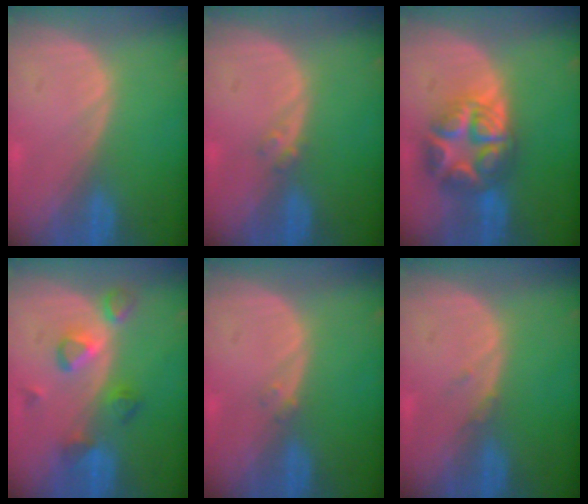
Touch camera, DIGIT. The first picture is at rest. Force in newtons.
{"total": 1.4, "press": 1.2, "slide": 0.7}
{"total": 9.0, "press": 9.0, "slide": 0.4}
{"total": 5.5, "press": 5.5, "slide": 0.7}
{"total": 1.0, "press": 0.9, "slide": 0.4}
{"total": 0.8, "press": 0.8, "slide": 0.1}